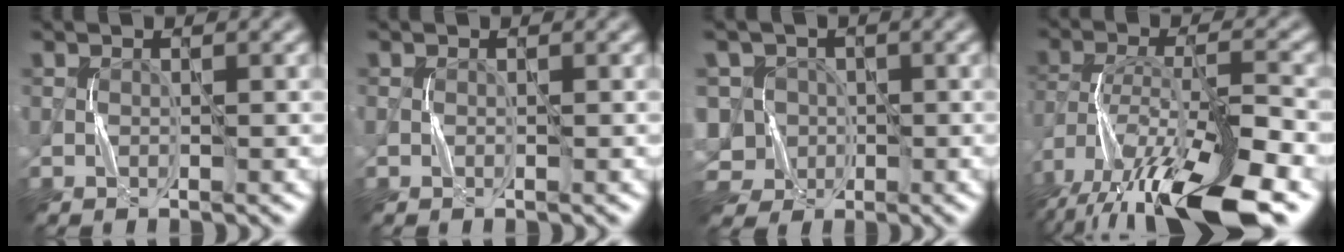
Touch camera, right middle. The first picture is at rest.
{"total": 0.0}
{"total": 7.1, "force": [-2.5, 6.4, 1.9], "torque": [-0.038, 0.006, -0.069]}
{"total": 14.7, "force": [-9.7, 4.7, 10.1], "torque": [-0.209, -0.010, -0.156]}